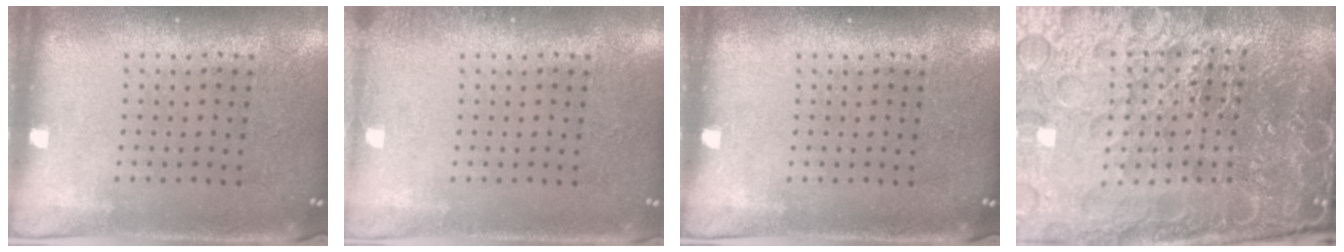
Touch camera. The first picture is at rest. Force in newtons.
{"total": 0.8, "press": 0.8, "slide": 0.1}
{"total": 0.0}
{"total": 6.9, "press": 6.1, "slide": 3.2}